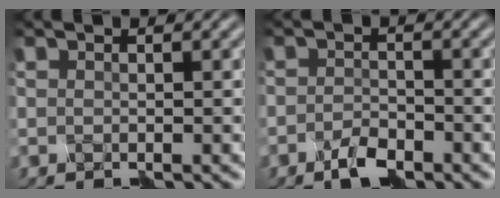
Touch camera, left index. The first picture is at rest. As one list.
[{"total": 2.0, "force": [-1.7, 0.4, 0.9], "torque": [-0.028, 0.004, -0.037]}]